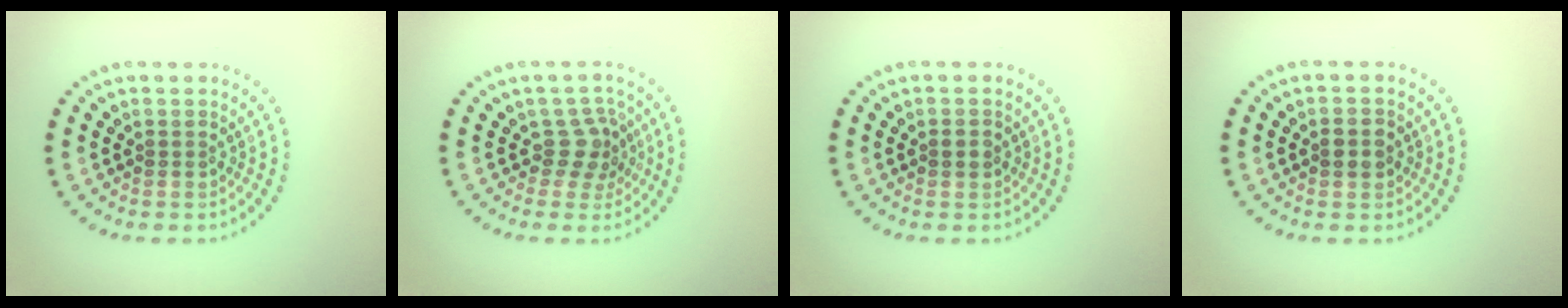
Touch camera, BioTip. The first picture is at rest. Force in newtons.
{"total": 2.6, "press": 2.1, "slide": 1.6}
{"total": 1.3, "press": 1.3, "slide": 0.1}
{"total": 1.4, "press": 1.4, "slide": 0.1}